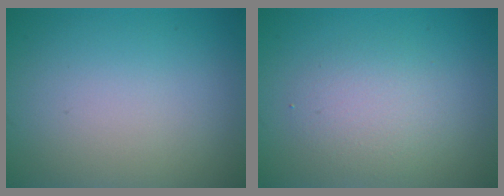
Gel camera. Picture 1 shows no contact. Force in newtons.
{"total": 2.8, "press": 2.8, "slide": 0.1}